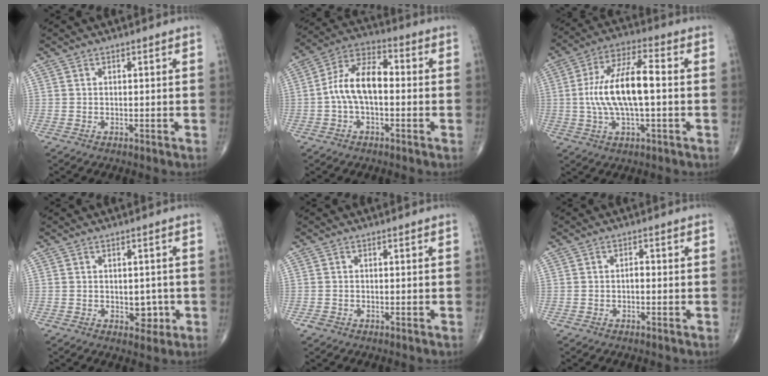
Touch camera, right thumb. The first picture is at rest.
{"total": 10.7, "force": [-0.8, 5.7, 9.0], "torque": [-0.163, 0.039, -0.023]}
{"total": 14.4, "force": [-0.2, 5.1, 13.4], "torque": [-0.265, 0.028, -0.006]}
{"total": 3.8, "force": [-0.8, 2.7, 2.6], "torque": [-0.008, 0.003, -0.006]}
{"total": 1.0, "force": [-0.6, 0.7, 0.4], "torque": [-0.009, 0.002, -0.012]}
{"total": 1.2, "force": [-0.3, 0.7, 0.9], "torque": [-0.011, 0.004, -0.009]}